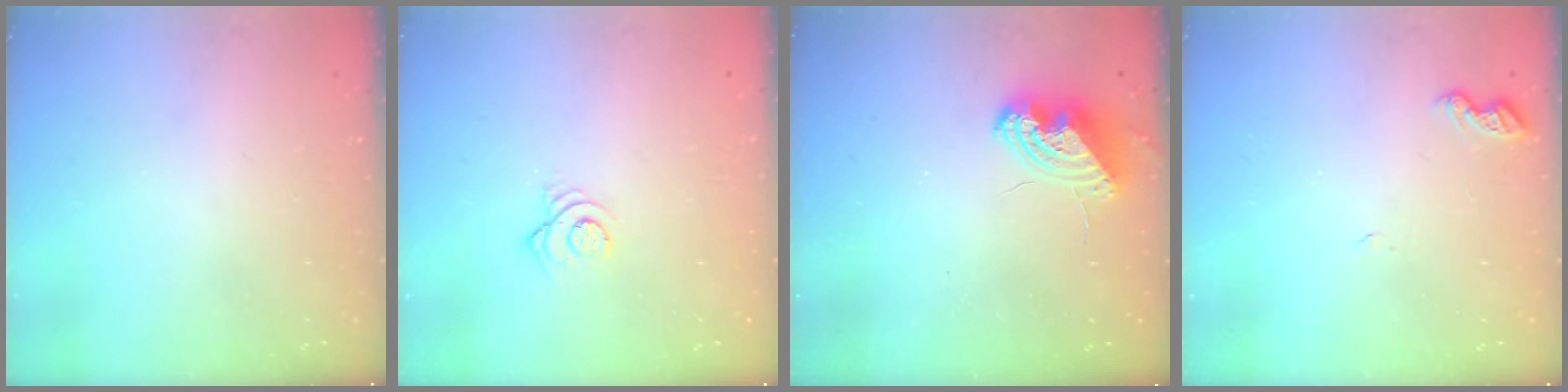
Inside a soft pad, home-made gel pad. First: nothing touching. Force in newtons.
{"total": 2.9, "press": 2.9, "slide": 0.1}
{"total": 10.0, "press": 9.9, "slide": 0.5}
{"total": 4.5, "press": 4.4, "slide": 0.5}